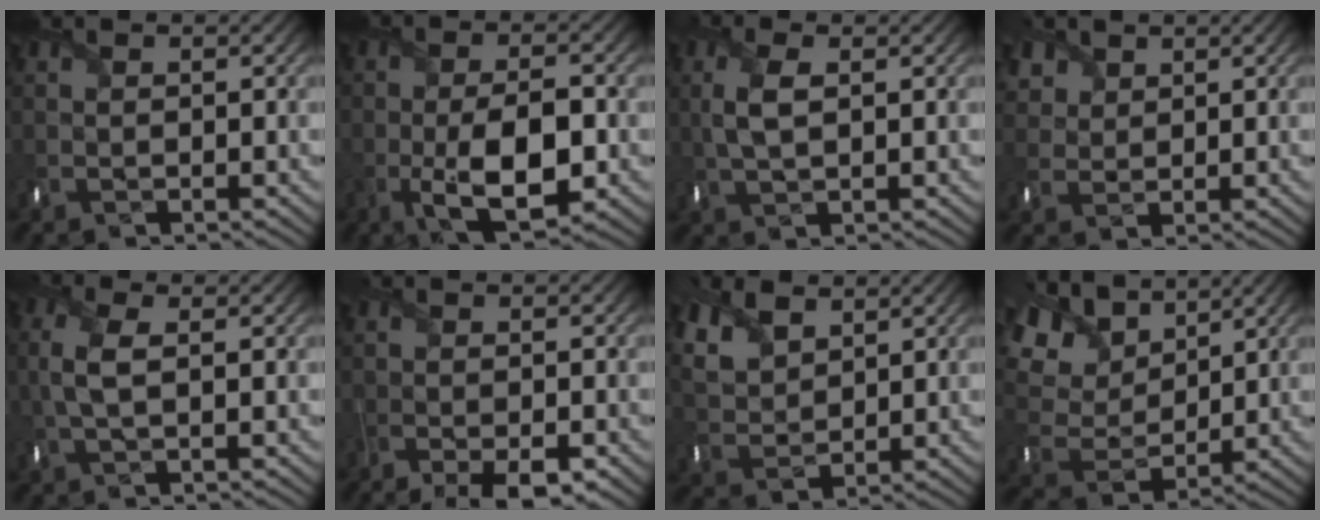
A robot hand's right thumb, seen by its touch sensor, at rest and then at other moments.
{"total": 8.8, "force": [-2.9, 3.7, 7.4], "torque": [-0.136, -0.012, -0.049]}
{"total": 4.1, "force": [0.6, 1.8, 3.6], "torque": [-0.092, 0.003, 0.014]}
{"total": 3.3, "force": [2.2, 2.4, 0.7], "torque": [-0.032, 0.003, 0.036]}
{"total": 4.5, "force": [0.3, 1.9, 4.0], "torque": [-0.111, 0.005, 0.004]}
{"total": 5.2, "force": [-3.5, 1.9, 3.4], "torque": [-0.068, -0.012, -0.058]}
{"total": 7.2, "force": [4.1, 4.2, 4.2], "torque": [-0.133, 0.005, 0.084]}
{"total": 13.5, "force": [7.0, 8.7, 7.6], "torque": [-0.239, 0.039, 0.128]}